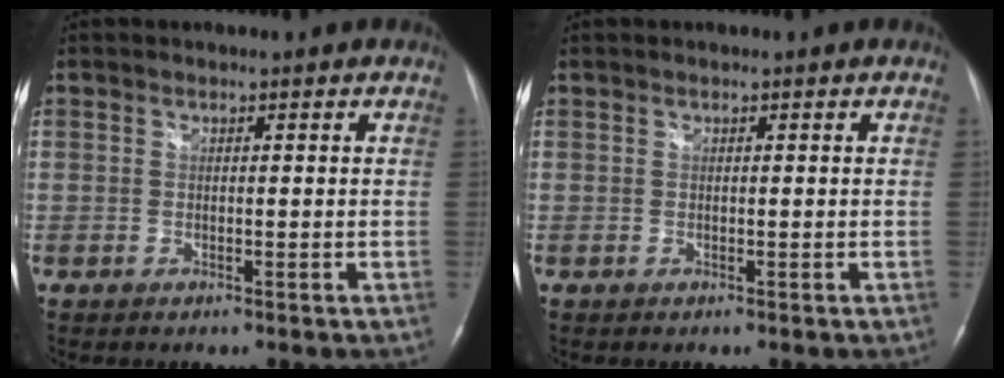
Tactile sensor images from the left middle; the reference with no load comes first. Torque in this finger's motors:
{"motor_torque": [0.15, -0.18, 0.05, -0.01]}